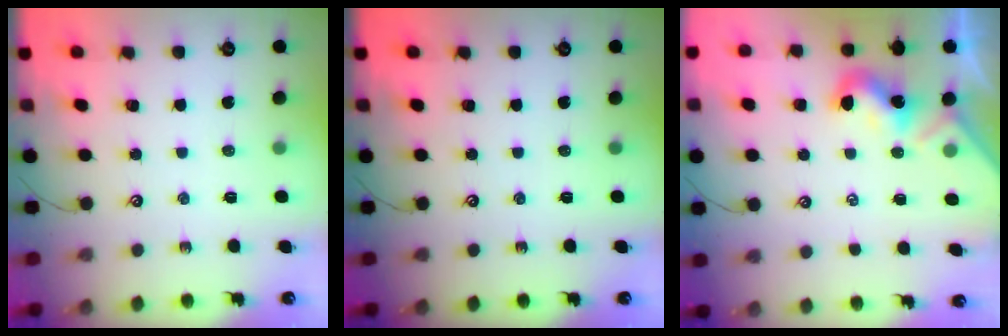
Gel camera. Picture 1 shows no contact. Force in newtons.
{"total": 0.0}
{"total": 2.0, "press": 2.0, "slide": 0.5}